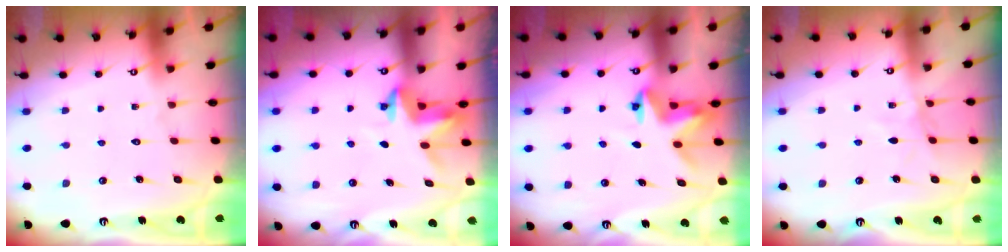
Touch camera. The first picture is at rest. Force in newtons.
{"total": 3.2, "press": 3.2, "slide": 0.1}
{"total": 4.0, "press": 3.9, "slide": 0.5}
{"total": 5.6, "press": 5.6, "slide": 0.5}